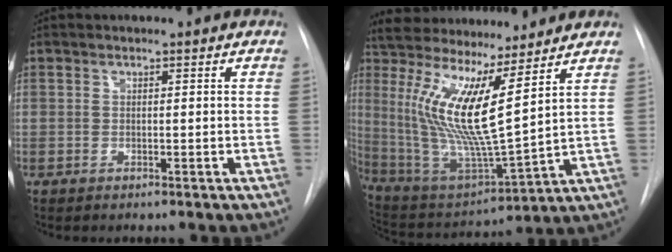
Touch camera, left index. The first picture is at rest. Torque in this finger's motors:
{"motor_torque": [1.87, -0.27, 0.61, 0.15]}